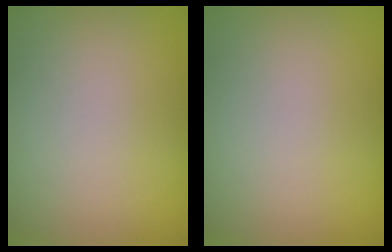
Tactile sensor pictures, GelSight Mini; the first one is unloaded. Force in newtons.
{"total": 0.0}